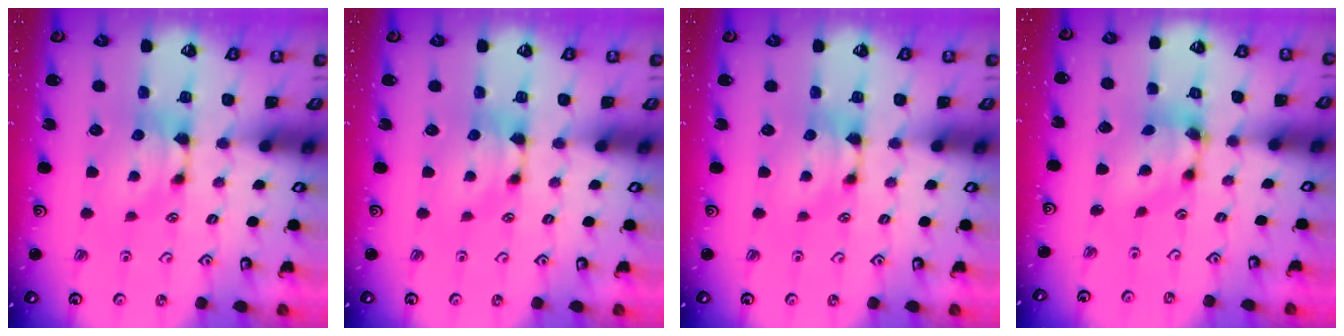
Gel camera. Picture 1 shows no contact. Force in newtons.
{"total": 0.0}
{"total": 0.0}
{"total": 5.9, "press": 5.6, "slide": 2.1}